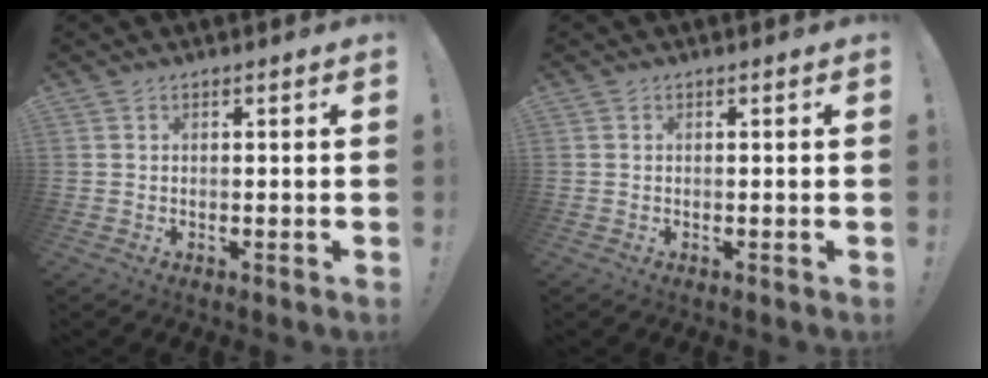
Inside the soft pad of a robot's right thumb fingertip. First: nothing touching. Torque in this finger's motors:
{"motor_torque": [-0.07, 0.13, 0.09, -0.03, -0.11]}